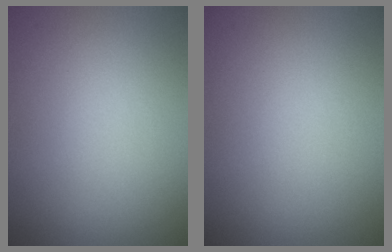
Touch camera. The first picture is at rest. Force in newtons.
{"total": 0.0}